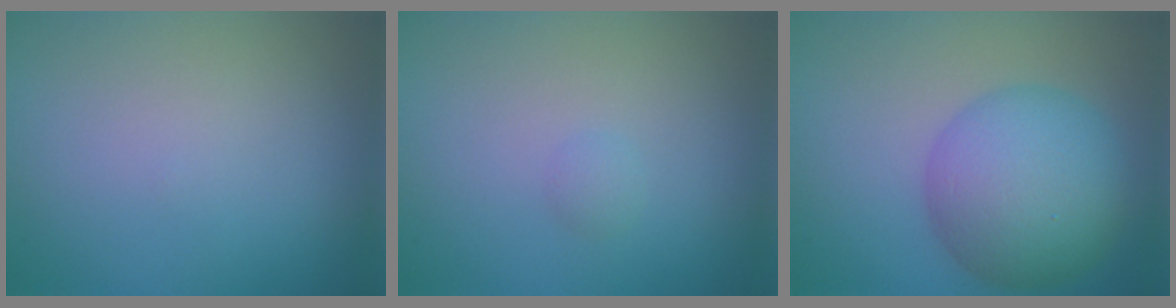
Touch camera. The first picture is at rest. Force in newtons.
{"total": 0.6, "press": 0.6, "slide": 0.1}
{"total": 7.7, "press": 7.7, "slide": 0.3}